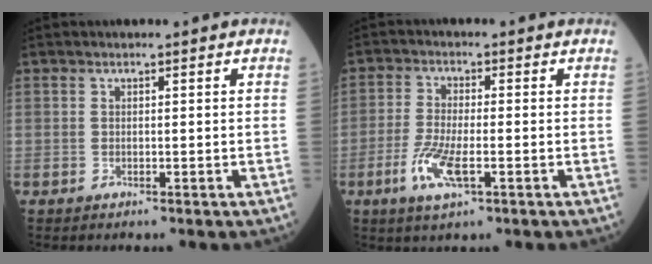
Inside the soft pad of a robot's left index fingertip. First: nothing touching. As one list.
[{"total": 6.0, "force": [-2.5, 1.4, 5.3], "torque": [-0.120, -0.012, -0.050]}]